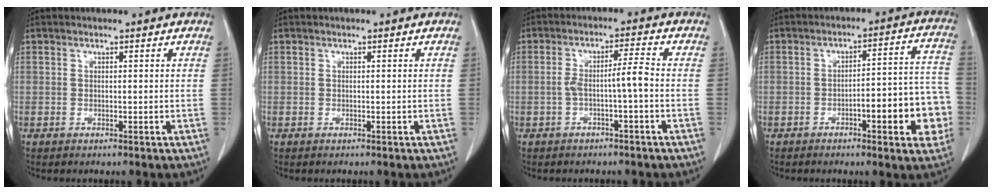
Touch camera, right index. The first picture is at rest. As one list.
[{"total": 0.0}, {"total": 4.3, "force": [-1.1, -0.2, 4.1], "torque": [-0.074, 0.016, -0.015]}, {"total": 11.6, "force": [-3.8, 2.7, 10.6], "torque": [-0.119, 0.032, -0.047]}]